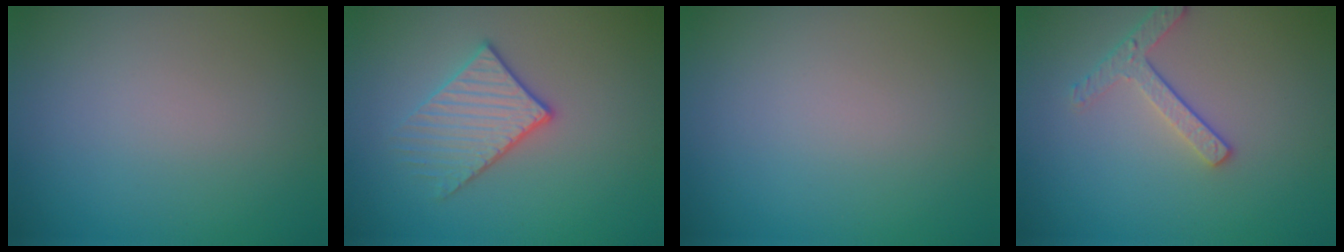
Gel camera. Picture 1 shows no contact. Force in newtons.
{"total": 3.0, "press": 2.7, "slide": 1.4}
{"total": 0.0}
{"total": 2.5, "press": 2.2, "slide": 1.1}